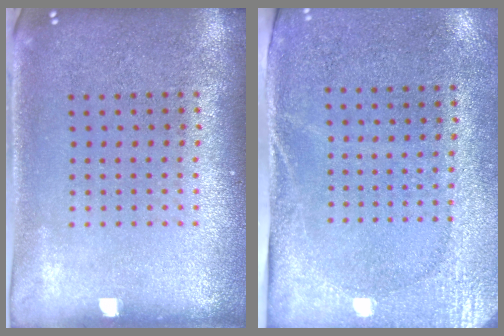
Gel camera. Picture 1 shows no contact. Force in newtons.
{"total": 2.7, "press": 2.2, "slide": 1.5}